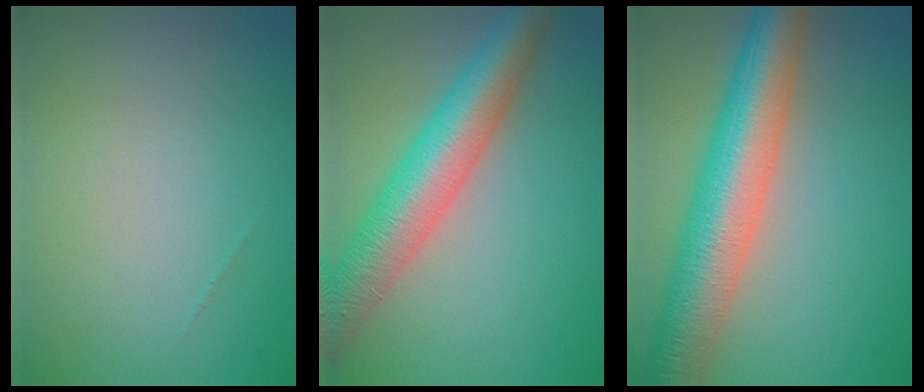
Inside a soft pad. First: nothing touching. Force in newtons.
{"total": 7.9, "press": 7.9, "slide": 0.3}
{"total": 9.5, "press": 9.5, "slide": 0.5}